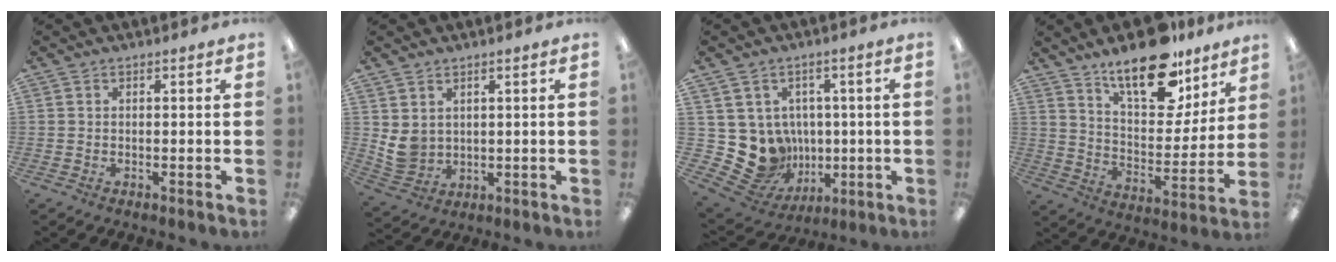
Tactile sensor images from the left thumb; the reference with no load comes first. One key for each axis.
{"total": 5.1, "fx": 2.3, "fy": 4.2, "fz": 1.8, "tx": -0.041, "ty": -0.009, "tz": 0.047}
{"total": 12.1, "fx": -0.8, "fy": 11.6, "fz": 3.4, "tx": -0.101, "ty": -0.016, "tz": 0.008}
{"total": 19.1, "fx": 13.9, "fy": 8.1, "fz": 10.3, "tx": -0.152, "ty": -0.086, "tz": 0.237}